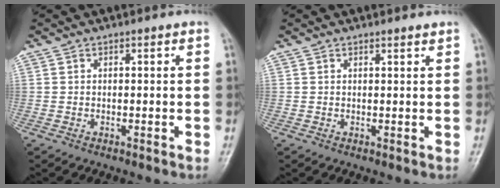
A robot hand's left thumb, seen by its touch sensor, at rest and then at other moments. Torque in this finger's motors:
{"motor_torque": [-0.17, -0.08, -0.16, -0.11, 0.02]}